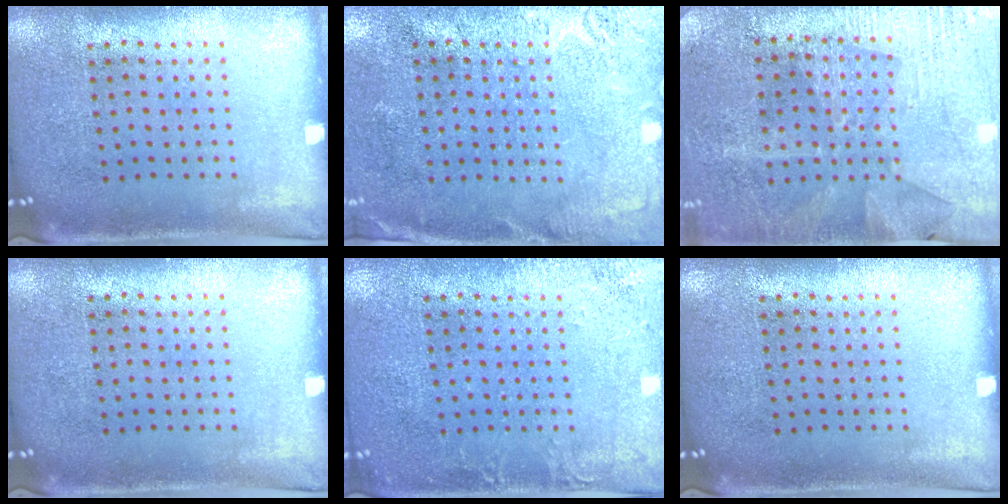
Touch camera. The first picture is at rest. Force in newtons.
{"total": 2.7, "press": 2.4, "slide": 1.2}
{"total": 2.8, "press": 2.7, "slide": 0.6}
{"total": 0.0}
{"total": 2.1, "press": 2.1, "slide": 0.1}
{"total": 0.0}